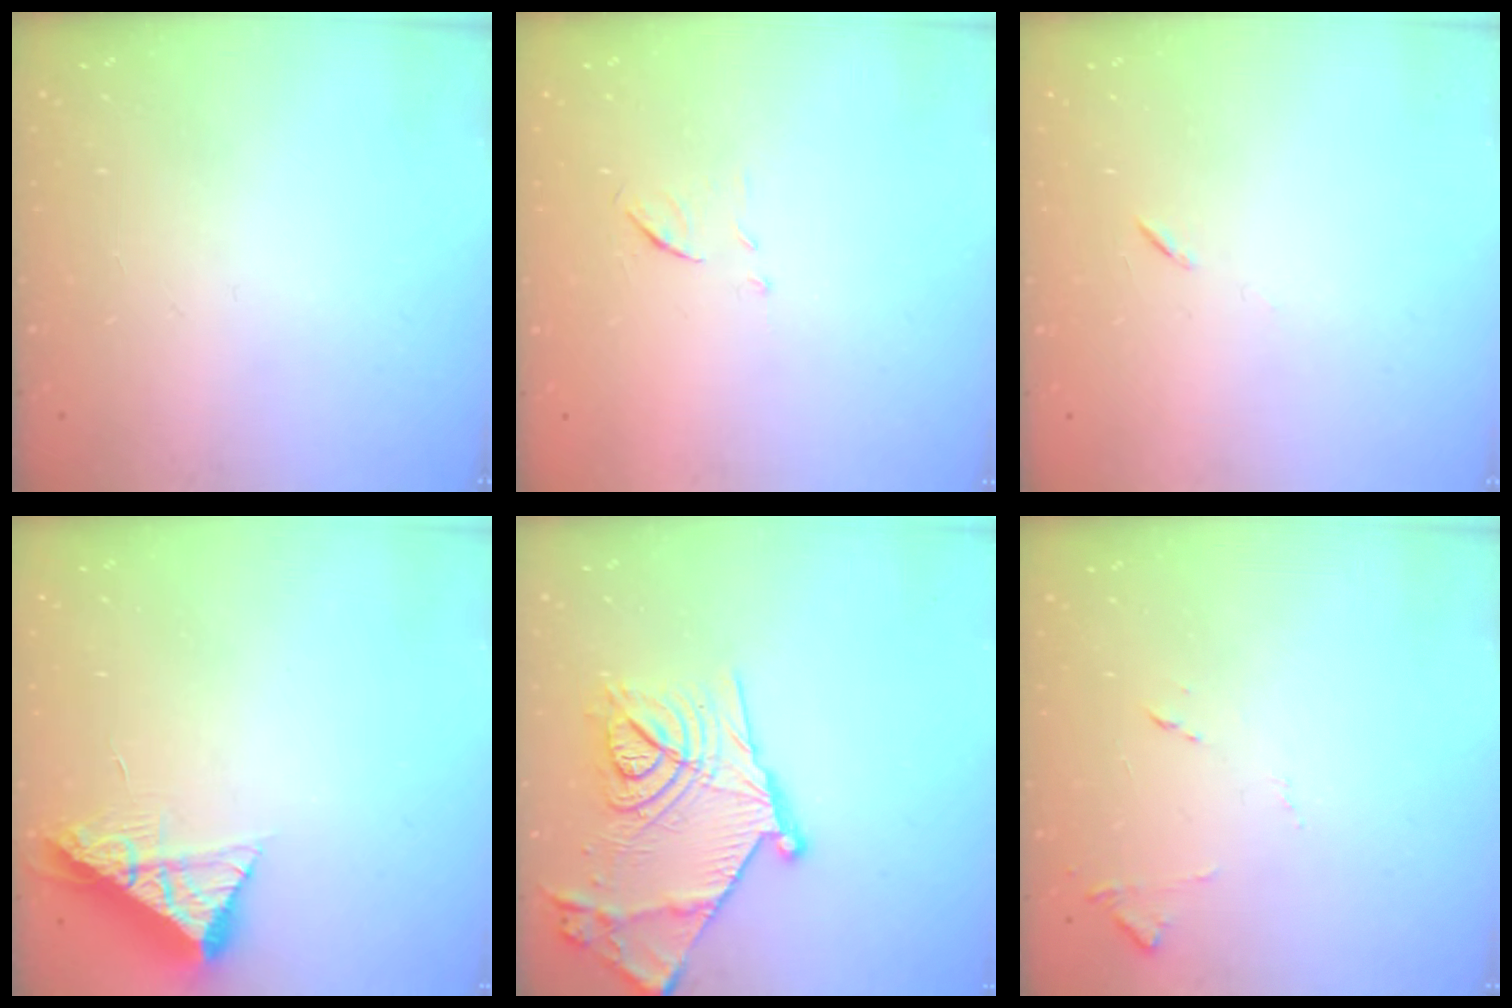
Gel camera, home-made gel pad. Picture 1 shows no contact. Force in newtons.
{"total": 6.3, "press": 6.3, "slide": 0.6}
{"total": 5.8, "press": 5.4, "slide": 2.1}
{"total": 8.2, "press": 8.2, "slide": 0.3}
{"total": 22.3, "press": 22.3, "slide": 1.1}
{"total": 8.2, "press": 8.2, "slide": 0.6}